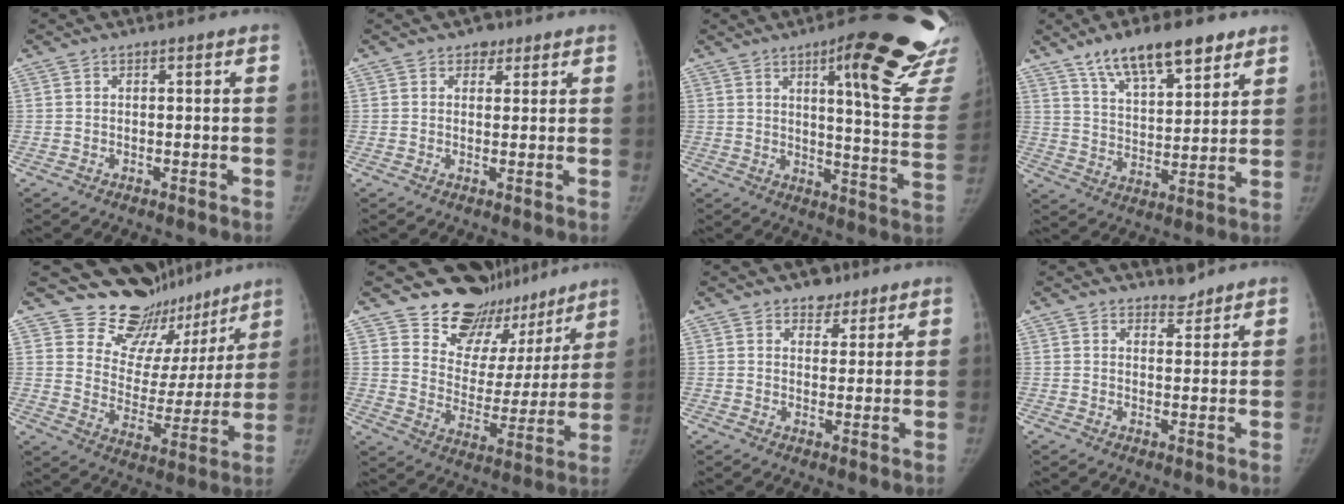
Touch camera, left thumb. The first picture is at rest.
{"total": 2.7, "force": [1.6, 2.0, 0.8], "torque": [0.014, -0.006, 0.018]}
{"total": 24.5, "force": [15.5, 4.9, 18.3], "torque": [-0.193, -0.093, 0.194]}
{"total": 14.9, "force": [9.9, 5.7, 9.4], "torque": [-0.121, -0.044, 0.171]}
{"total": 17.2, "force": [14.9, 8.3, 2.8], "torque": [0.018, -0.121, 0.210]}
{"total": 17.7, "force": [15.0, 9.1, 2.7], "torque": [0.025, -0.126, 0.213]}
{"total": 4.4, "force": [3.2, 2.9, 1.0], "torque": [0.013, -0.018, 0.046]}
{"total": 2.6, "force": [2.3, 1.1, 0.1], "torque": [0.016, -0.019, 0.033]}